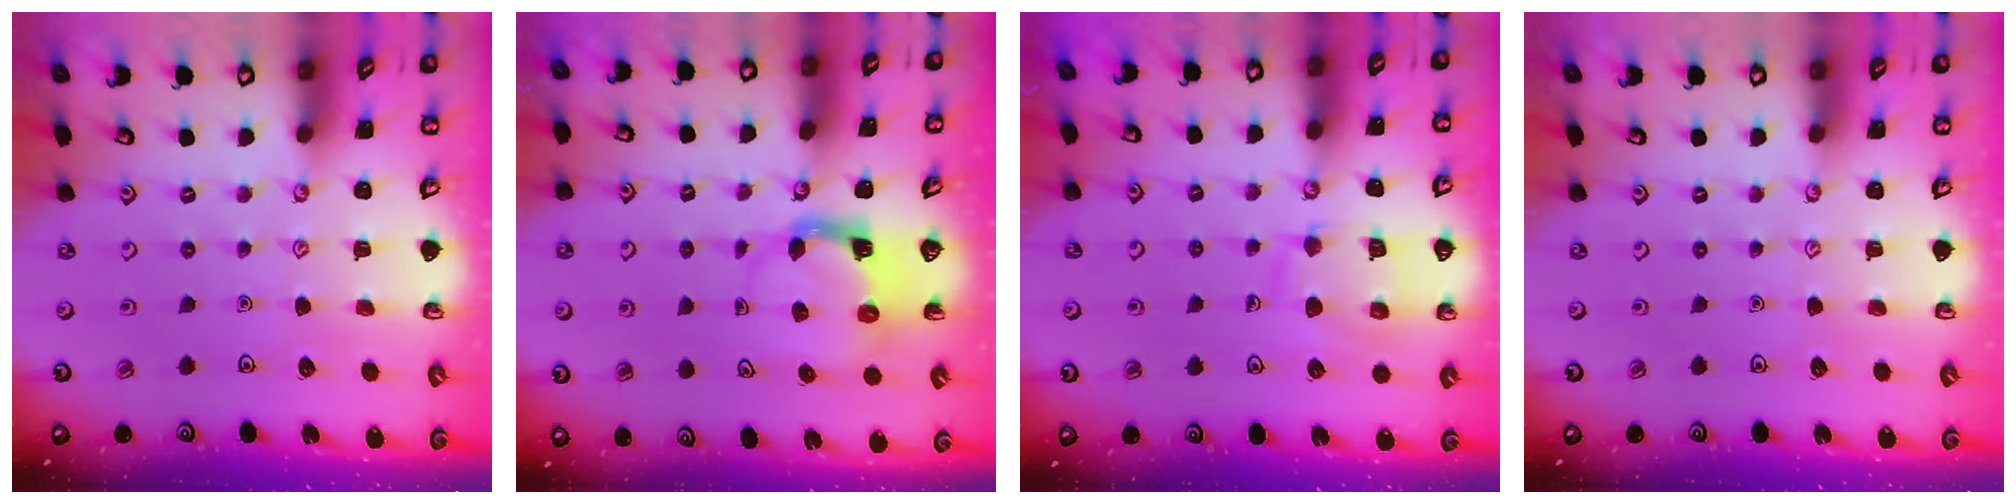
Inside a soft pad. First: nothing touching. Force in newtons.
{"total": 3.7, "press": 3.7, "slide": 0.6}
{"total": 10.1, "press": 10.1, "slide": 0.6}
{"total": 0.0}